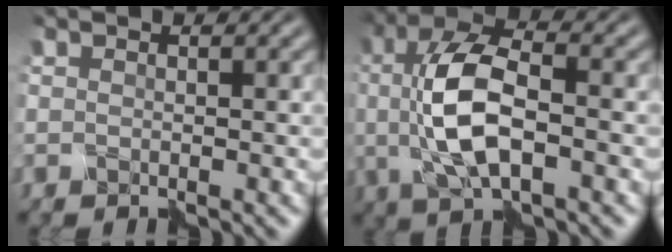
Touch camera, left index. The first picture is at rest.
{"total": 6.8, "force": [-0.2, 2.5, 6.3], "torque": [-0.138, 0.010, -0.008]}